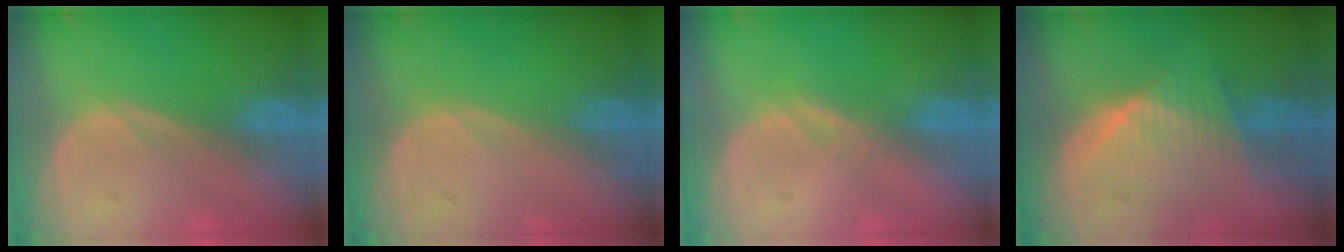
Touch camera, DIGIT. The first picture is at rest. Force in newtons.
{"total": 0.0}
{"total": 1.2, "press": 1.0, "slide": 0.7}
{"total": 6.9, "press": 6.3, "slide": 2.7}